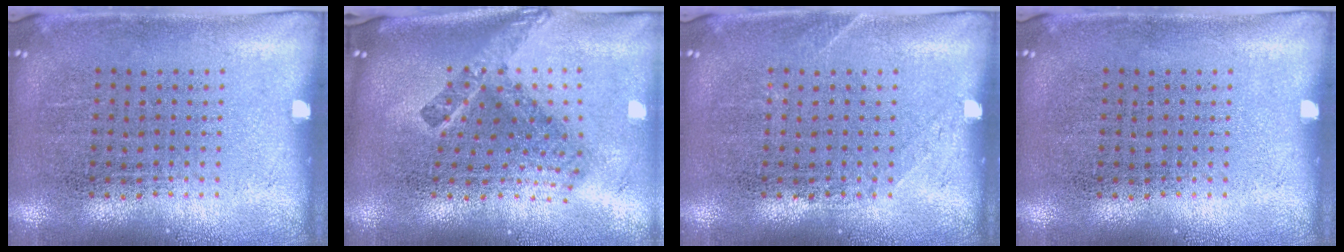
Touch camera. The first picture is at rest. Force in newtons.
{"total": 2.4, "press": 1.5, "slide": 1.9}
{"total": 0.9, "press": 0.9, "slide": 0.2}
{"total": 0.0}